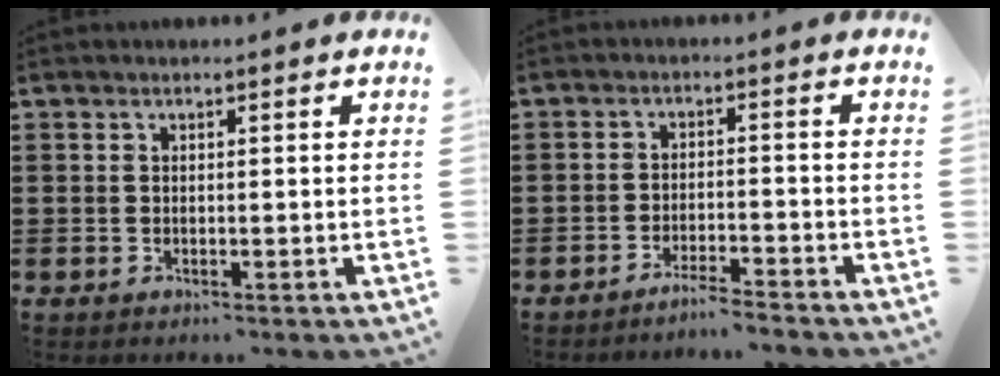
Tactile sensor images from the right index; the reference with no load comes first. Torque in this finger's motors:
{"motor_torque": [0.43, 0.50, 0.06, 0.00]}